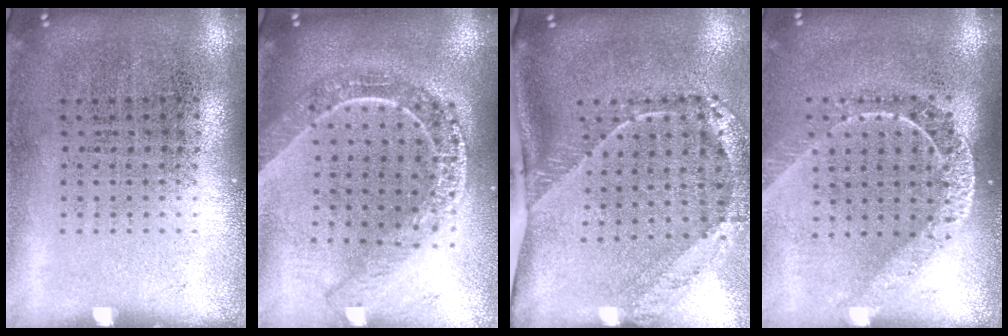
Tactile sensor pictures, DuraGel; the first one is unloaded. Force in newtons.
{"total": 2.2, "press": 1.8, "slide": 1.2}
{"total": 2.7, "press": 1.8, "slide": 2.0}
{"total": 1.6, "press": 1.4, "slide": 0.8}